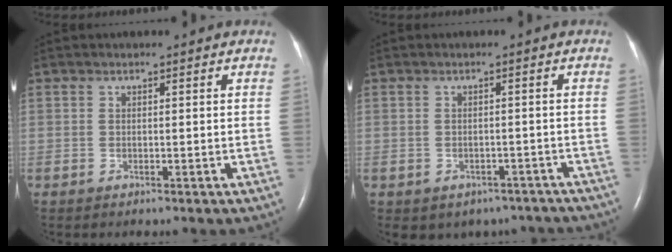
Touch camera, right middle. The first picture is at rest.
{"total": 8.5, "force": [-6.6, 5.1, 1.6], "torque": [-0.015, 0.011, -0.065]}